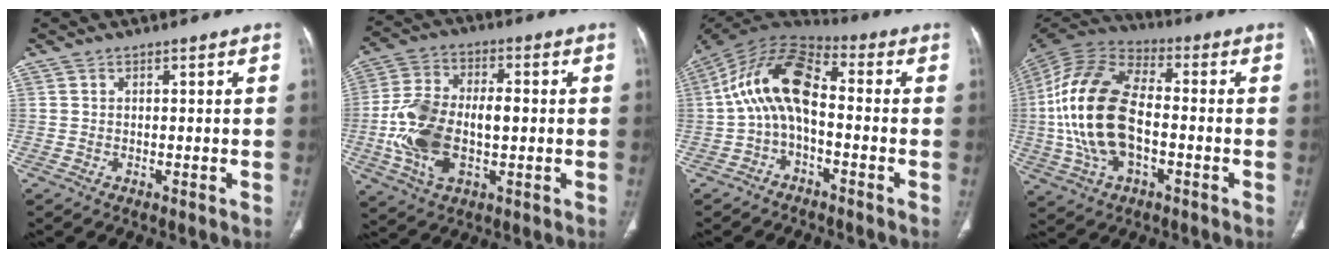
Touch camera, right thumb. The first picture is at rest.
{"total": 16.1, "force": [-1.6, 9.1, 13.2], "torque": [-0.266, 0.019, -0.025]}
{"total": 13.2, "force": [-1.0, 7.0, 11.2], "torque": [-0.201, 0.049, -0.030]}
{"total": 20.4, "force": [-2.1, 11.4, 16.8], "torque": [-0.348, 0.023, -0.039]}